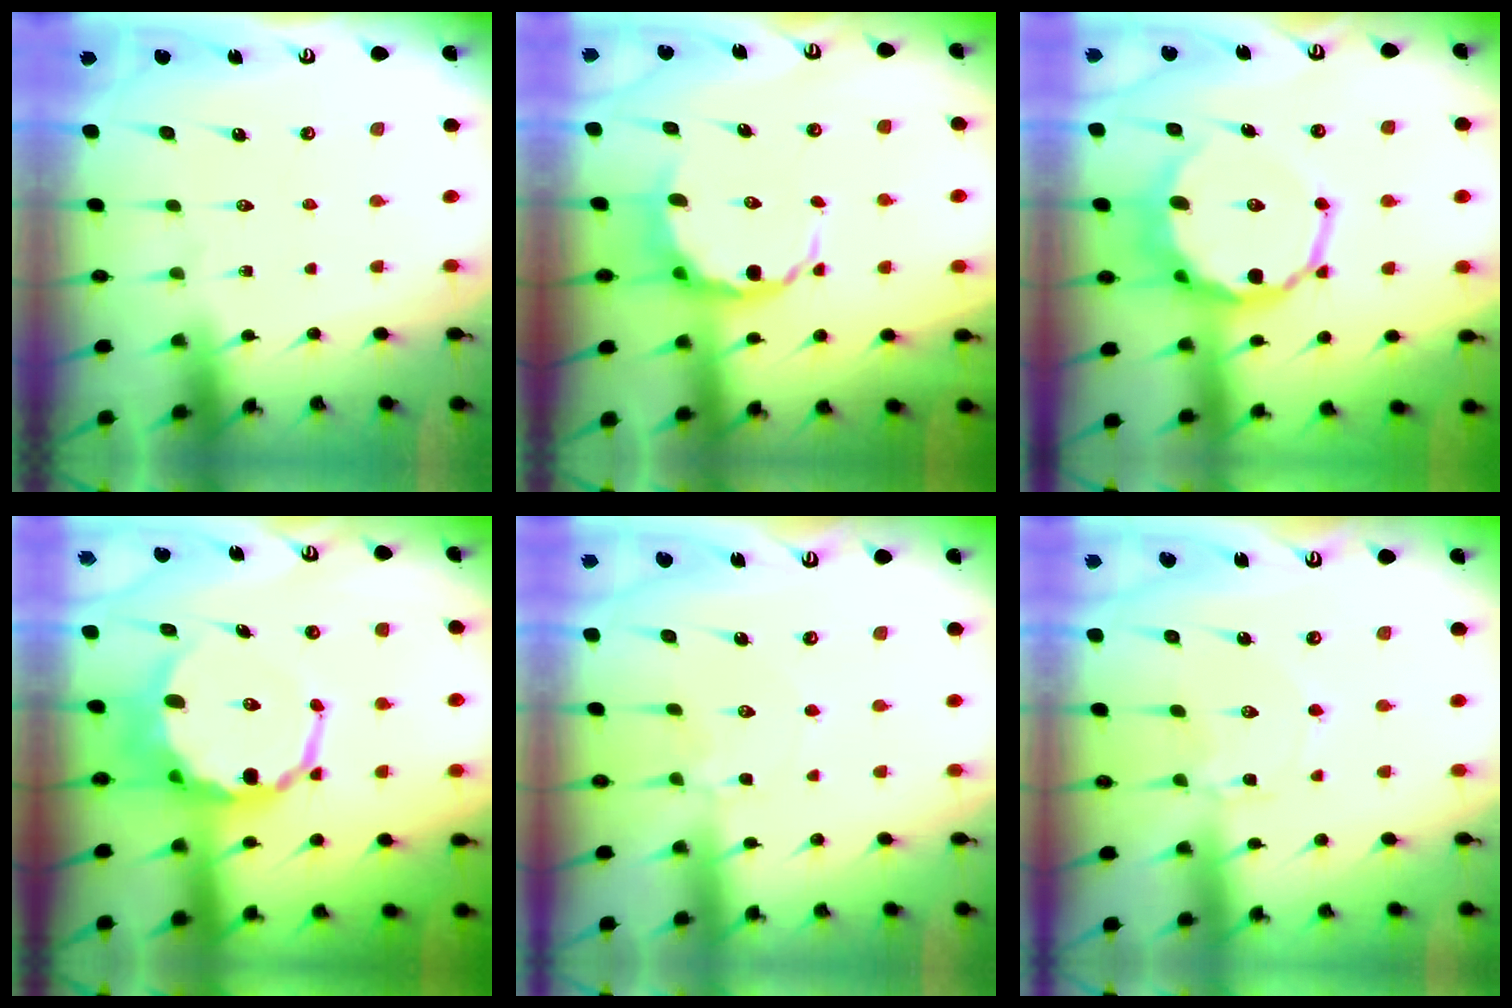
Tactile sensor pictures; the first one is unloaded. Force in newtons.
{"total": 7.4, "press": 7.2, "slide": 1.8}
{"total": 12.9, "press": 12.4, "slide": 3.7}
{"total": 10.3, "press": 10.0, "slide": 2.2}
{"total": 3.3, "press": 3.3, "slide": 0.3}
{"total": 2.8, "press": 2.8, "slide": 0.3}